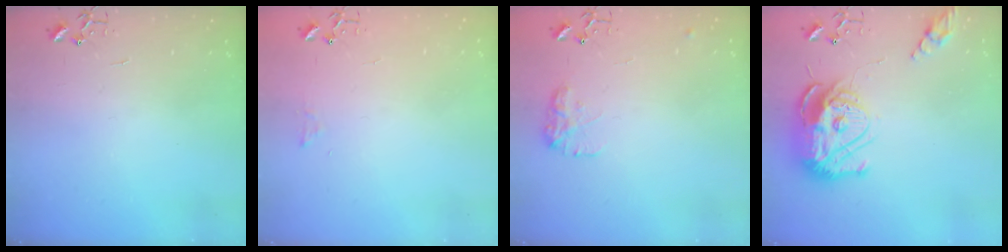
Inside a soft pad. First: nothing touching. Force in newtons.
{"total": 5.1, "press": 5.0, "slide": 0.6}
{"total": 9.5, "press": 9.5, "slide": 0.4}
{"total": 19.6, "press": 19.5, "slide": 2.1}